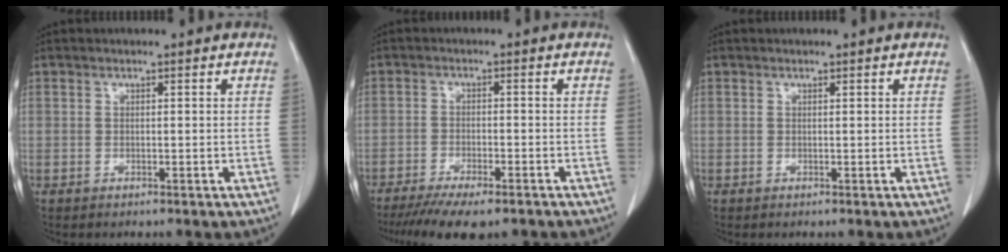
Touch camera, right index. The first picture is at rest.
{"total": 10.8, "force": [-8.5, 2.3, 6.2], "torque": [-0.087, -0.015, -0.128]}
{"total": 0.0}